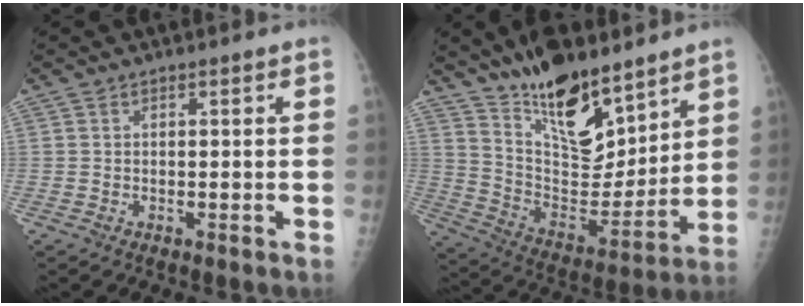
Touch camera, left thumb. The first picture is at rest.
{"total": 19.6, "force": [14.2, 7.7, 11.2], "torque": [-0.137, -0.095, 0.253]}